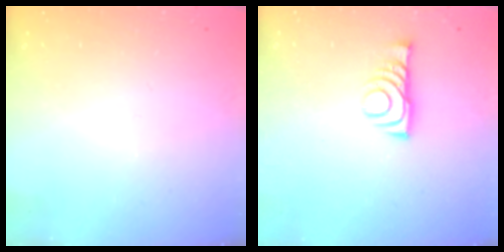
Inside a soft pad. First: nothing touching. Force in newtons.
{"total": 8.2, "press": 8.1, "slide": 1.0}